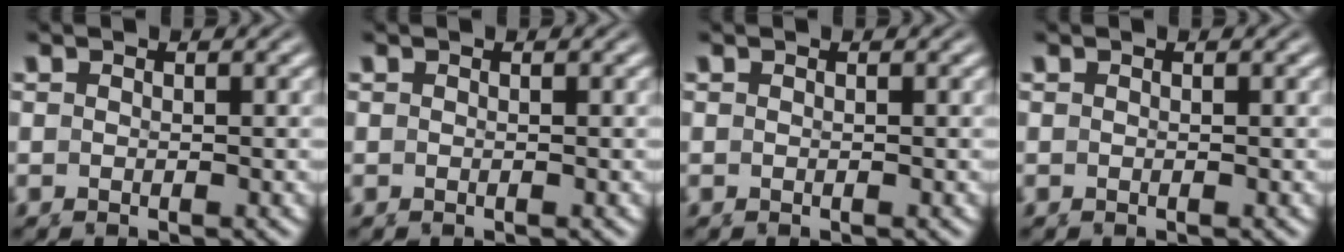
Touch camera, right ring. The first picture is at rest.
{"total": 0.0}
{"total": 0.0}
{"total": 0.0}